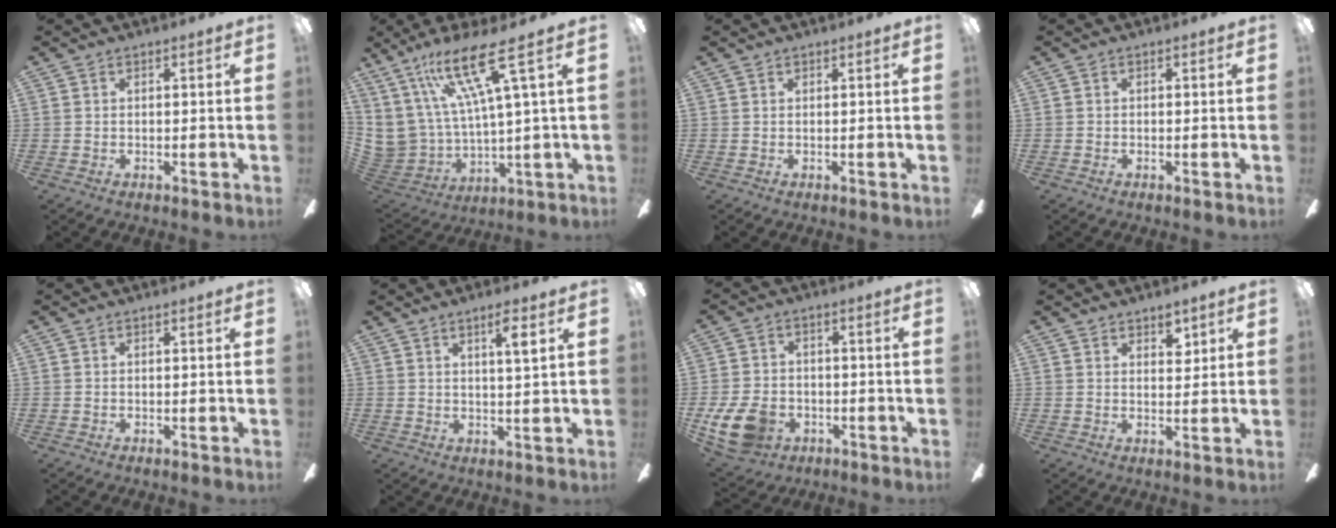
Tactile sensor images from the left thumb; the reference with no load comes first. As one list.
[{"total": 19.0, "force": [10.8, 5.7, 14.6], "torque": [-0.330, -0.055, 0.179]}, {"total": 0.0}, {"total": 0.6, "force": [-0.4, 0.3, 0.4], "torque": [-0.007, 0.002, -0.009]}, {"total": 0.0}, {"total": 4.3, "force": [2.4, 0.2, 3.5], "torque": [-0.058, -0.005, 0.034]}, {"total": 11.1, "force": [-4.6, 7.8, 6.5], "torque": [-0.146, 0.019, -0.086]}, {"total": 4.4, "force": [2.9, 2.3, 2.2], "torque": [-0.009, -0.015, 0.045]}]